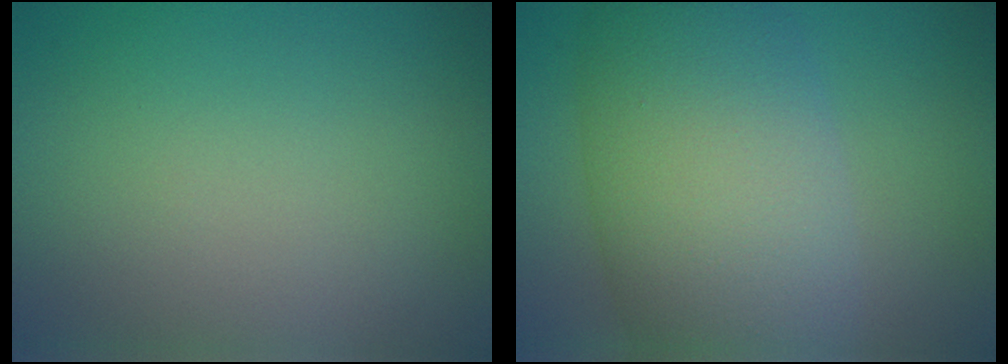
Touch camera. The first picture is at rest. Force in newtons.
{"total": 11.5, "press": 11.5, "slide": 0.2}